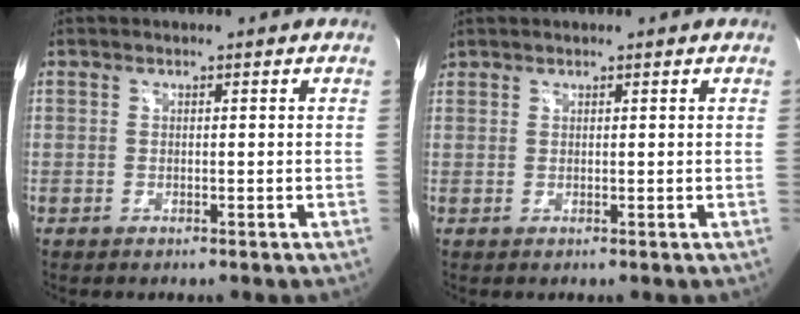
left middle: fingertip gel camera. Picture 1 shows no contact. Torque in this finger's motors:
{"motor_torque": [0.57, -0.57, 0.09, -0.02]}